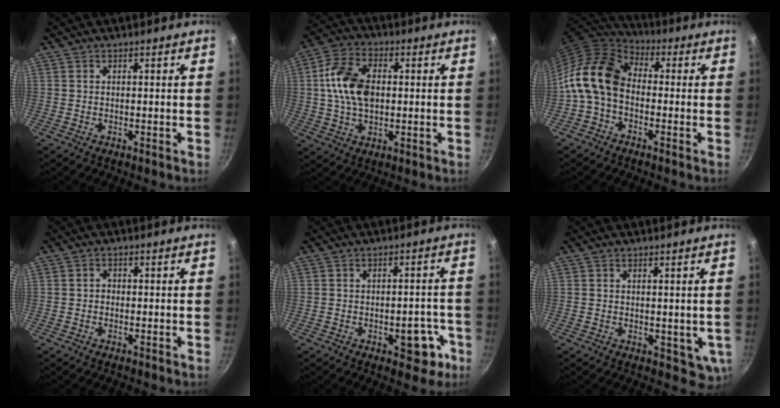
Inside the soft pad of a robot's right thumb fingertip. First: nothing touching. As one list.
[{"total": 13.5, "force": [1.5, 8.7, 10.3], "torque": [-0.175, 0.012, 0.018]}, {"total": 12.9, "force": [-1.7, 9.0, 9.0], "torque": [-0.160, 0.040, -0.057]}, {"total": 1.1, "force": [-0.2, 1.0, 0.4], "torque": [-0.004, 0.004, -0.005]}, {"total": 7.2, "force": [-2.8, 4.1, 5.1], "torque": [-0.029, 0.021, -0.031]}, {"total": 4.4, "force": [0.9, 2.8, 3.2], "torque": [-0.037, -0.013, 0.018]}]